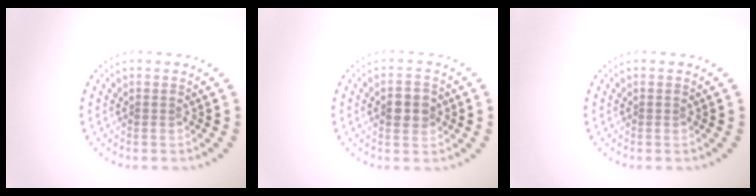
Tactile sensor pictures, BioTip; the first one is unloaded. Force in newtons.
{"total": 2.8, "press": 2.8, "slide": 0.1}
{"total": 0.0}